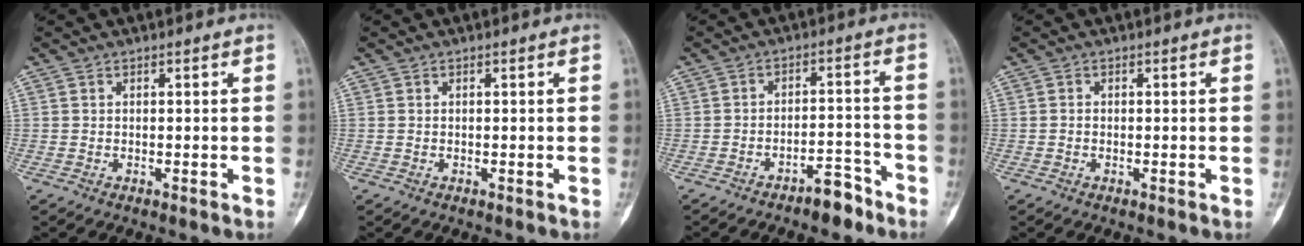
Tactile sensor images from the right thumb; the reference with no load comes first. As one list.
[{"total": 0.0}, {"total": 5.8, "force": [-4.3, 2.3, 3.2], "torque": [-0.040, 0.043, -0.063]}, {"total": 0.6, "force": [-0.1, 0.5, 0.3], "torque": [-0.004, 0.002, -0.004]}]